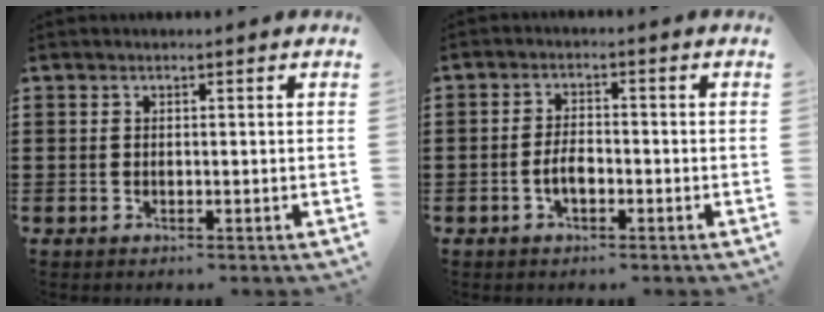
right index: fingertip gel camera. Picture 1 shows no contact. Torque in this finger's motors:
{"motor_torque": [1.07, 1.07, 0.06, 0.00]}